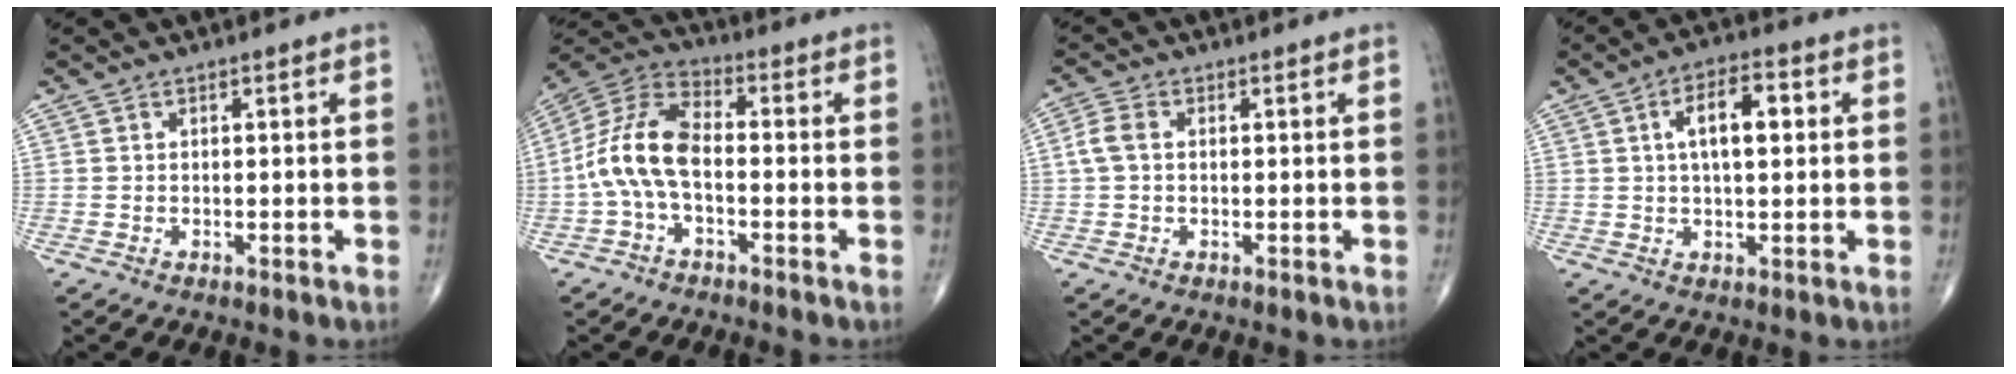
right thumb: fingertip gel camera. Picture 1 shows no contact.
{"total": 11.6, "force": [-1.8, 6.1, 9.7], "torque": [-0.202, 0.036, -0.046]}
{"total": 3.4, "force": [0.2, 2.3, 2.5], "torque": [-0.061, 0.010, 0.001]}
{"total": 8.4, "force": [1.8, 3.8, 7.3], "torque": [-0.111, 0.012, 0.023]}